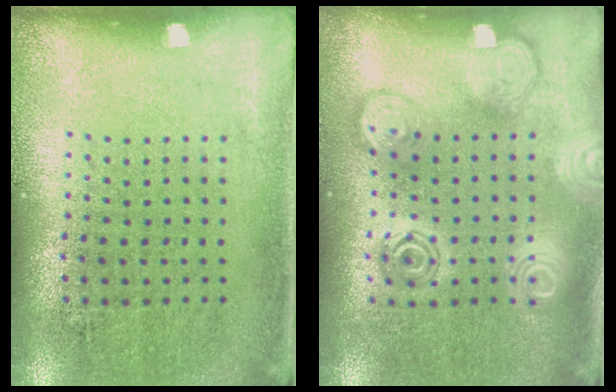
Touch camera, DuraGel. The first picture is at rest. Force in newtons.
{"total": 3.0, "press": 3.0, "slide": 0.4}